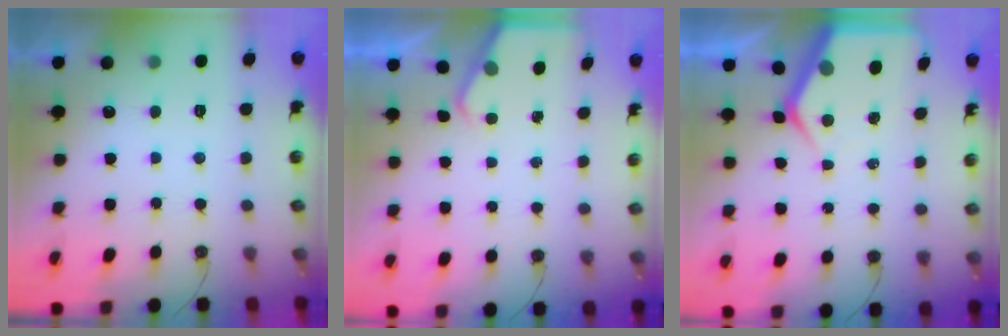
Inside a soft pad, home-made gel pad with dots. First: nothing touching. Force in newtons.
{"total": 2.2, "press": 2.1, "slide": 0.3}
{"total": 7.6, "press": 7.6, "slide": 0.9}